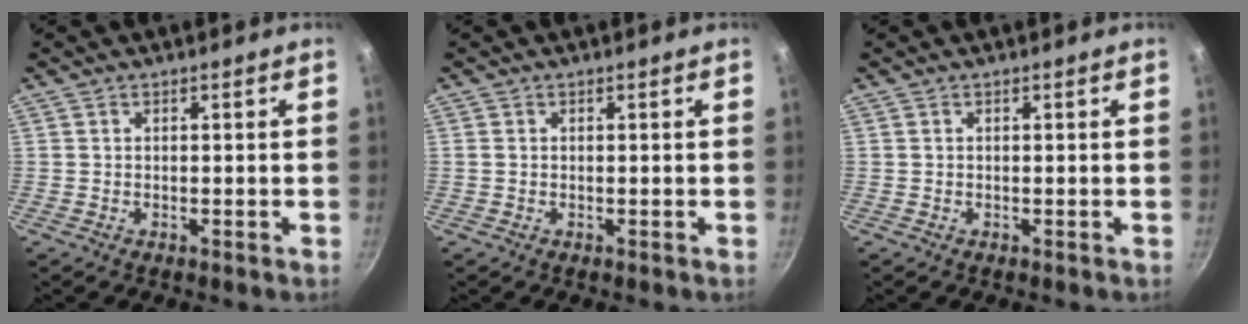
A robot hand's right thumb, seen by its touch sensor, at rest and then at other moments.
{"total": 0.0}
{"total": 0.0}